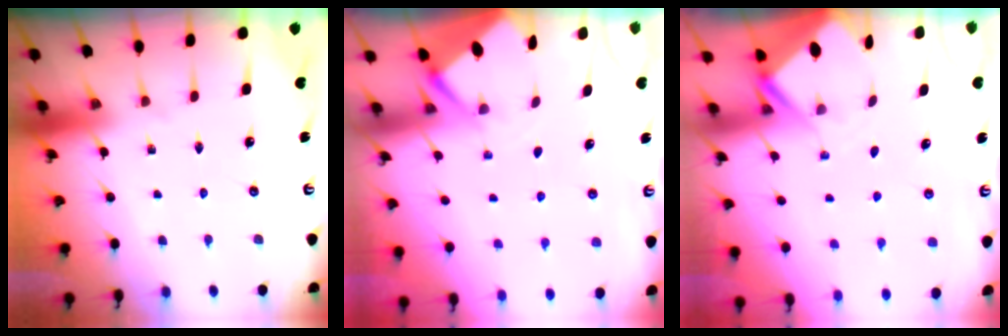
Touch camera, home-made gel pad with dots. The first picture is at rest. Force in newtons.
{"total": 2.7, "press": 2.7, "slide": 0.3}
{"total": 2.3, "press": 2.3, "slide": 0.1}